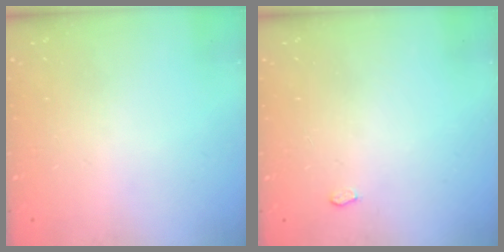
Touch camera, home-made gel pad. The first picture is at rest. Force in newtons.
{"total": 2.3, "press": 2.3, "slide": 0.3}